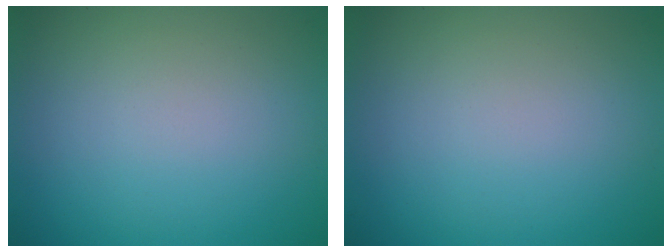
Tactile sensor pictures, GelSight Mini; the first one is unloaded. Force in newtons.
{"total": 0.0}